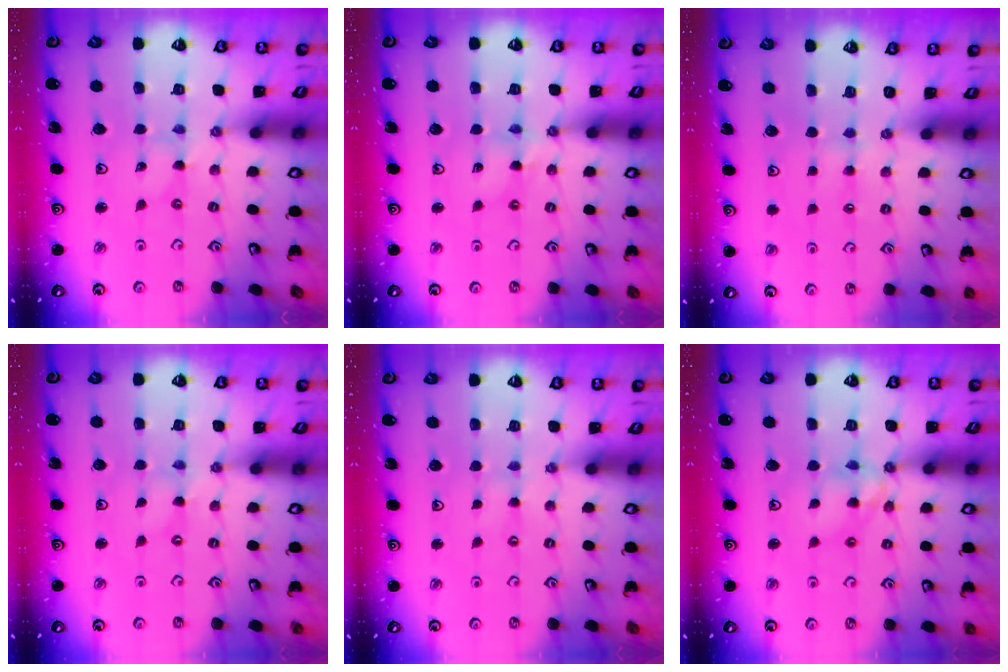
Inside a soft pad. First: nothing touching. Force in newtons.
{"total": 4.5, "press": 4.5, "slide": 0.3}
{"total": 2.4, "press": 2.4, "slide": 0.4}
{"total": 0.0}
{"total": 1.7, "press": 1.7, "slide": 0.3}
{"total": 8.9, "press": 8.8, "slide": 0.7}